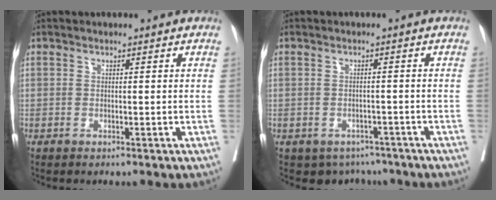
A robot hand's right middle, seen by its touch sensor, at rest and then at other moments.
{"total": 4.9, "force": [-3.9, 3.1, 0.3], "torque": [0.010, 0.008, -0.049]}